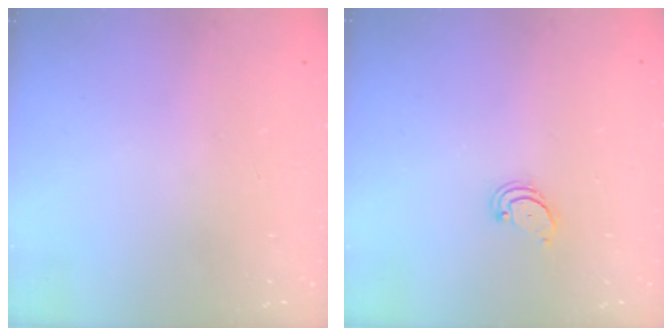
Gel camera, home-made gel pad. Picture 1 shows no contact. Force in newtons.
{"total": 2.6, "press": 2.5, "slide": 0.5}